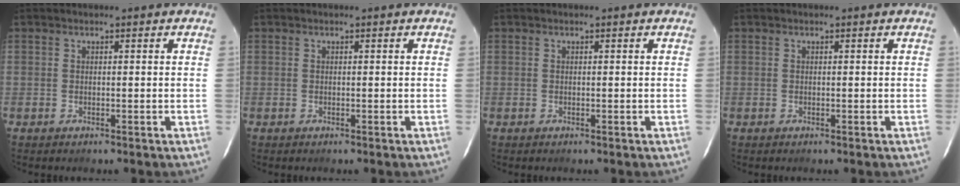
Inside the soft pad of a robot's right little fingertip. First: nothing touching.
{"total": 0.0}
{"total": 0.0}
{"total": 0.0}